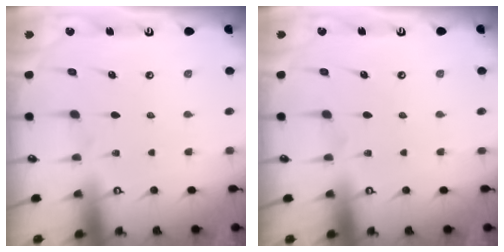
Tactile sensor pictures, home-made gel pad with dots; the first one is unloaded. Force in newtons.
{"total": 0.0}